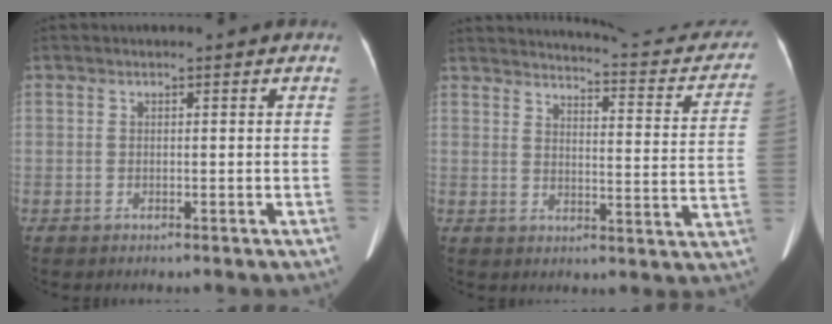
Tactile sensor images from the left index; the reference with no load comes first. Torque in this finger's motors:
{"motor_torque": [0.85, -1.29, 0.17, 0.01]}